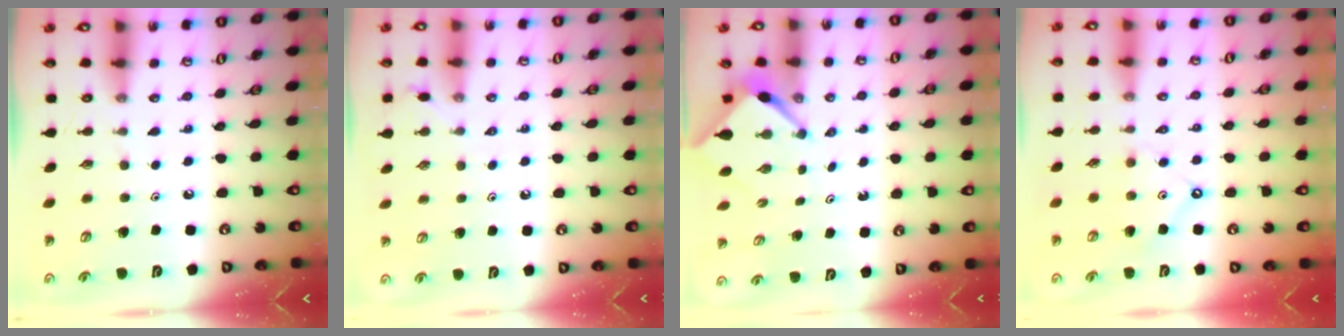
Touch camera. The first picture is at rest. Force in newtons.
{"total": 4.2, "press": 4.2, "slide": 0.6}
{"total": 2.8, "press": 2.8, "slide": 0.3}
{"total": 5.8, "press": 5.7, "slide": 0.6}